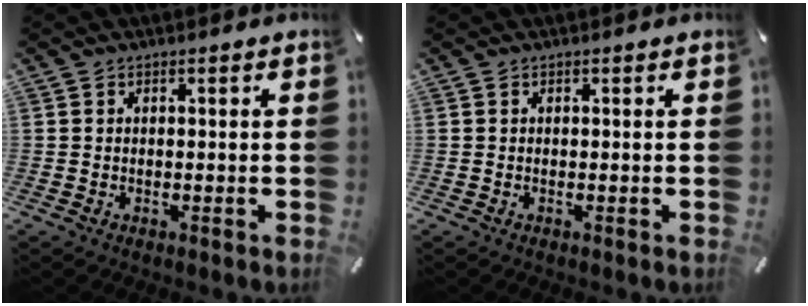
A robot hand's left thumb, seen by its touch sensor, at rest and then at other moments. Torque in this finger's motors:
{"motor_torque": [-0.02, 0.02, -0.03, 0.00, 0.00]}